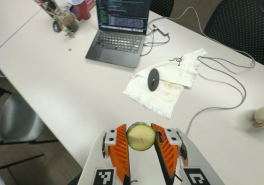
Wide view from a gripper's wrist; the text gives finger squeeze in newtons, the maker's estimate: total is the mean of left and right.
{"total": 10.5, "left": 10.2, "right": 10.8}